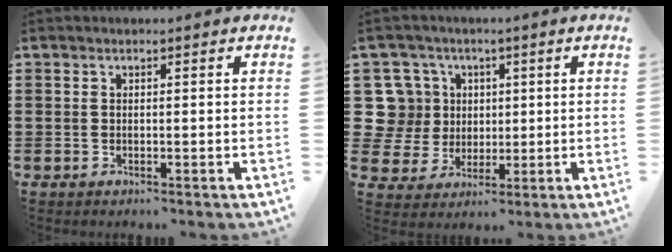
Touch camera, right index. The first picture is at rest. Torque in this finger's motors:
{"motor_torque": [0.06, 0.13, -0.13, -0.03]}